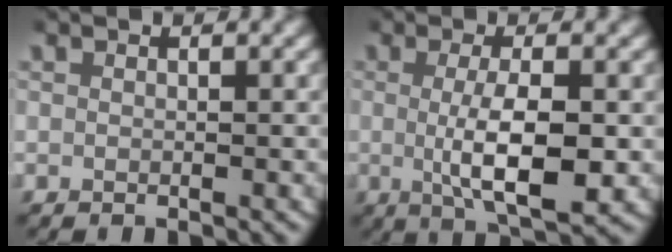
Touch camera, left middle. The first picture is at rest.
{"total": 6.0, "force": [-0.7, 1.8, 5.7], "torque": [-0.097, -0.011, -0.006]}